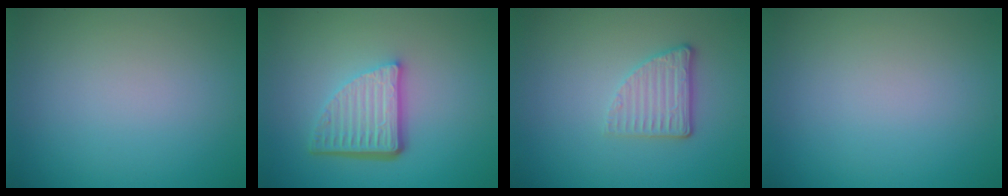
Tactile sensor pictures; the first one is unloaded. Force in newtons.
{"total": 5.3, "press": 3.7, "slide": 3.8}
{"total": 2.7, "press": 2.3, "slide": 1.4}
{"total": 0.0}